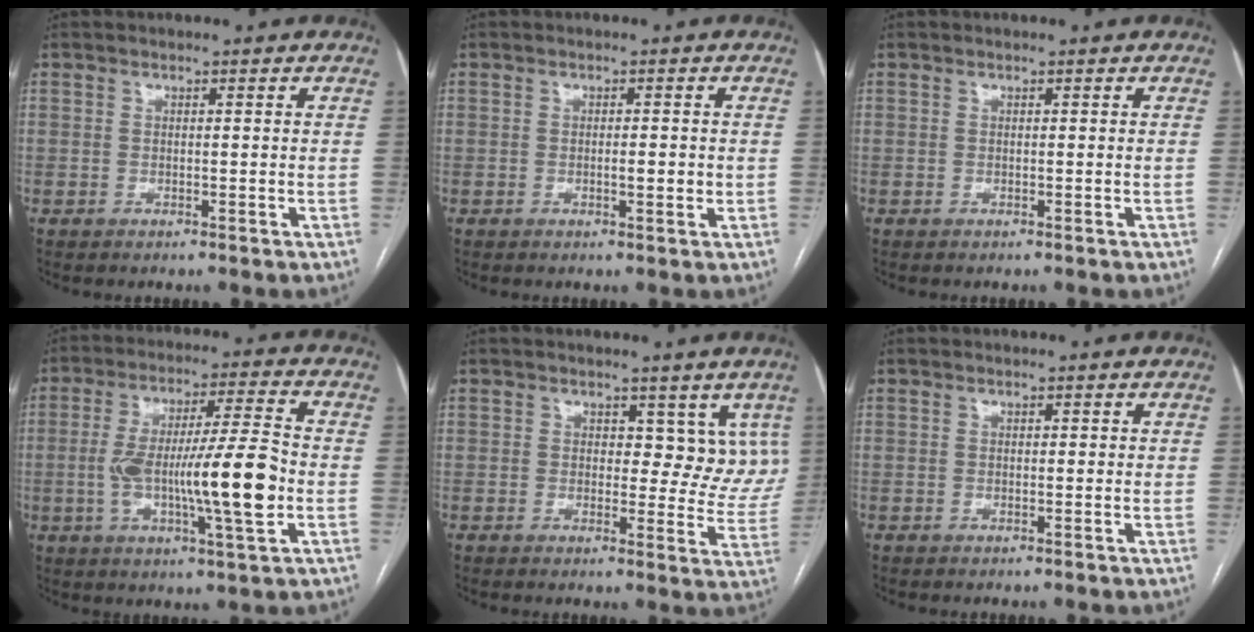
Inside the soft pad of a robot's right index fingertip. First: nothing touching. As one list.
[{"total": 2.1, "force": [-0.3, 0.5, 2.0], "torque": [-0.034, -0.001, -0.004]}, {"total": 0.0}, {"total": 15.0, "force": [-2.4, 1.1, 14.8], "torque": [-0.261, 0.004, -0.041]}, {"total": 6.6, "force": [3.8, 4.1, 3.5], "torque": [-0.020, -0.008, 0.037]}, {"total": 0.0}]